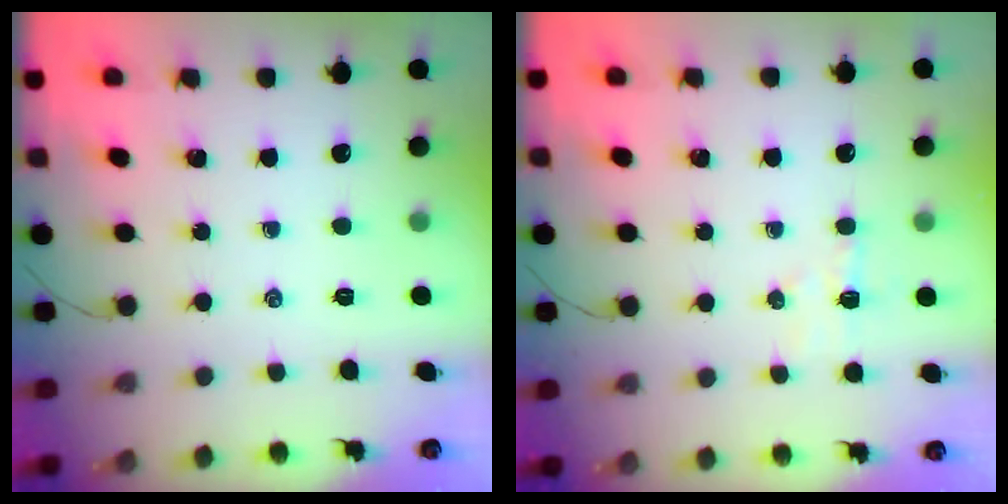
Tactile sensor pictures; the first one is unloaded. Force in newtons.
{"total": 4.5, "press": 4.4, "slide": 0.8}